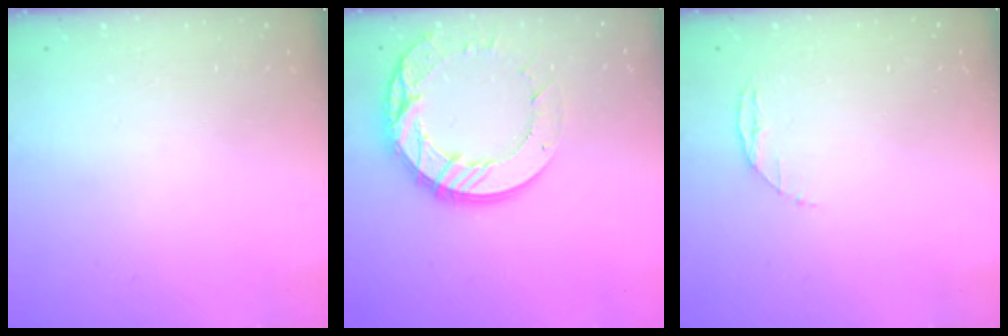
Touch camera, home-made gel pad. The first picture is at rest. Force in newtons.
{"total": 17.3, "press": 17.2, "slide": 1.8}
{"total": 3.4, "press": 3.4, "slide": 0.4}